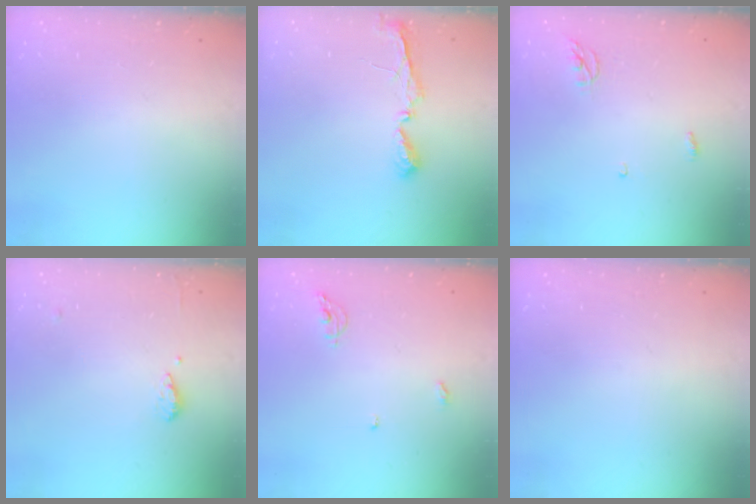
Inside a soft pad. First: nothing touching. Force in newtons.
{"total": 5.8, "press": 5.8, "slide": 0.3}
{"total": 3.5, "press": 3.5, "slide": 0.3}
{"total": 6.1, "press": 6.0, "slide": 0.7}
{"total": 5.4, "press": 5.4, "slide": 0.4}
{"total": 0.0}